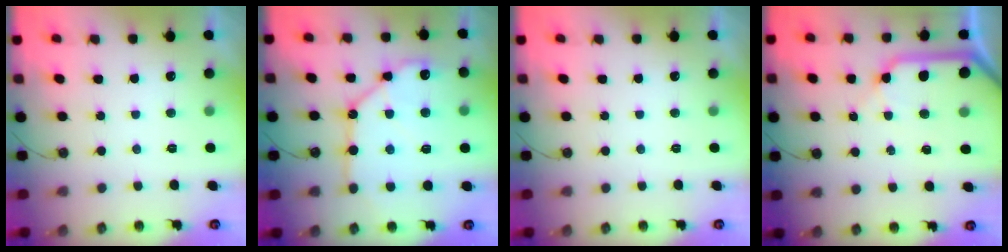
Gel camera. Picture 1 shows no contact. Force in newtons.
{"total": 14.9, "press": 14.8, "slide": 1.7}
{"total": 0.0}
{"total": 13.3, "press": 13.2, "slide": 1.5}